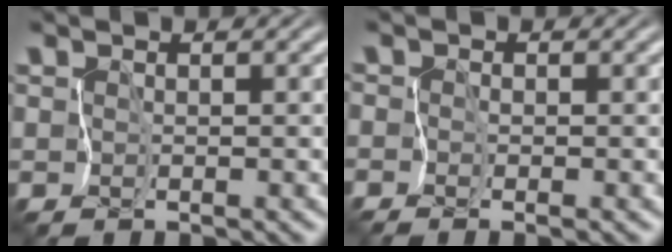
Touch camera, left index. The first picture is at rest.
{"total": 0.6, "force": [-0.6, -0.1, -0.1], "torque": [-0.003, -0.003, -0.015]}